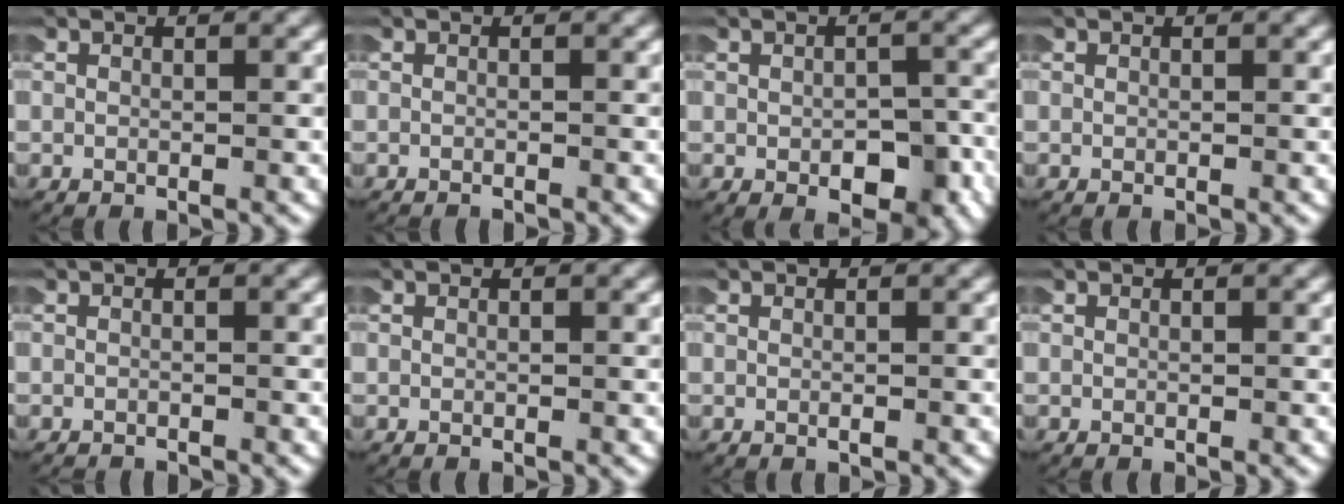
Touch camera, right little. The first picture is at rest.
{"total": 0.8, "force": [-0.7, 0.0, -0.2], "torque": [-0.004, -0.004, -0.008]}
{"total": 3.4, "force": [-2.1, 1.6, 2.2], "torque": [-0.023, -0.001, -0.032]}
{"total": 0.0}
{"total": 1.1, "force": [-1.0, 0.0, -0.2], "torque": [-0.006, -0.007, -0.013]}
{"total": 0.0}
{"total": 0.0}
{"total": 0.0}